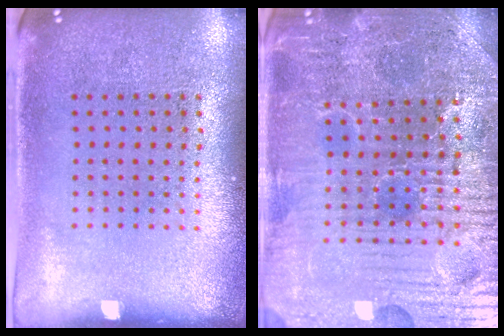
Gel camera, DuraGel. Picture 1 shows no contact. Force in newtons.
{"total": 4.6, "press": 4.6, "slide": 0.8}